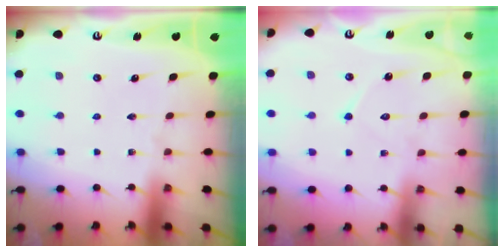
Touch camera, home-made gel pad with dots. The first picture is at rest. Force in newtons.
{"total": 7.6, "press": 7.6, "slide": 0.7}